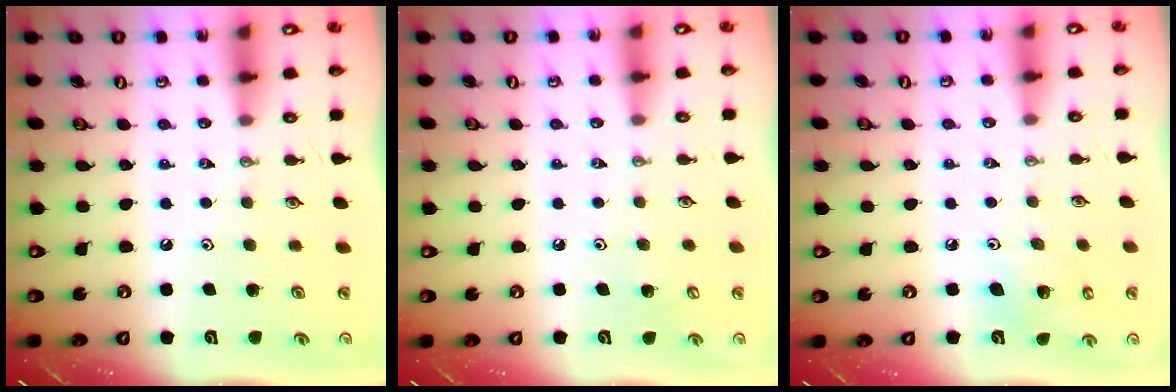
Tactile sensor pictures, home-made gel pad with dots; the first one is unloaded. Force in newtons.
{"total": 3.3, "press": 3.3, "slide": 0.2}
{"total": 6.2, "press": 6.0, "slide": 1.4}